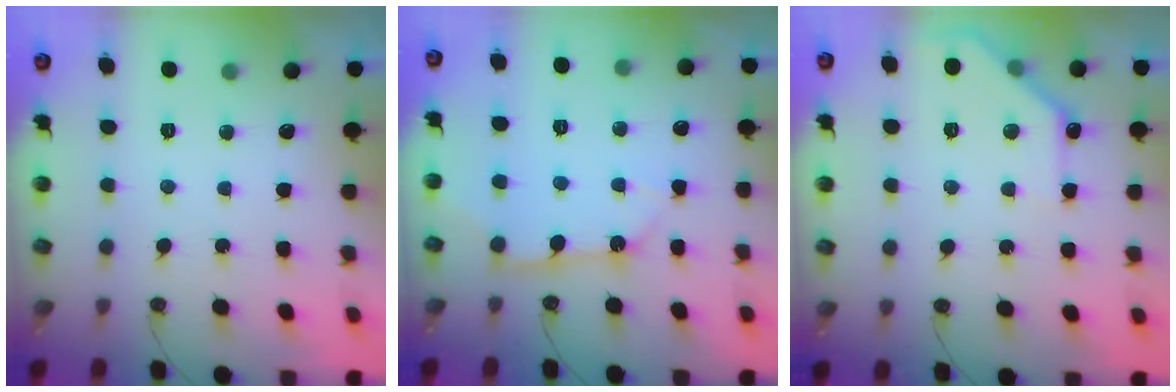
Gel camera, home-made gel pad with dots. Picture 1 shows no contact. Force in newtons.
{"total": 8.9, "press": 8.8, "slide": 1.0}
{"total": 9.5, "press": 9.5, "slide": 0.3}